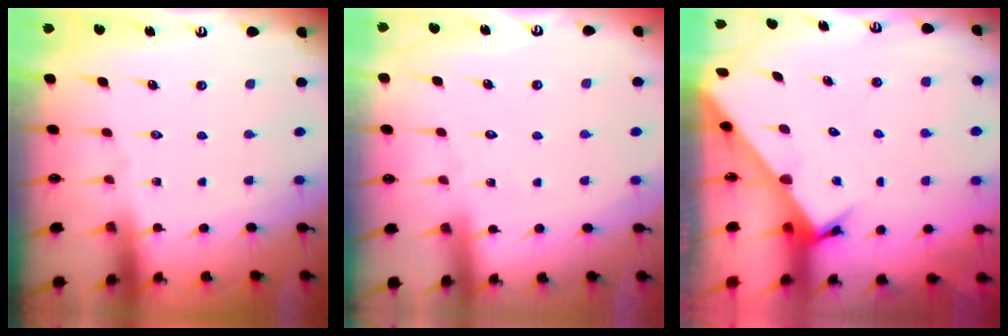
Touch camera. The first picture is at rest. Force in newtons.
{"total": 2.6, "press": 2.5, "slide": 0.3}
{"total": 3.5, "press": 3.5, "slide": 0.2}